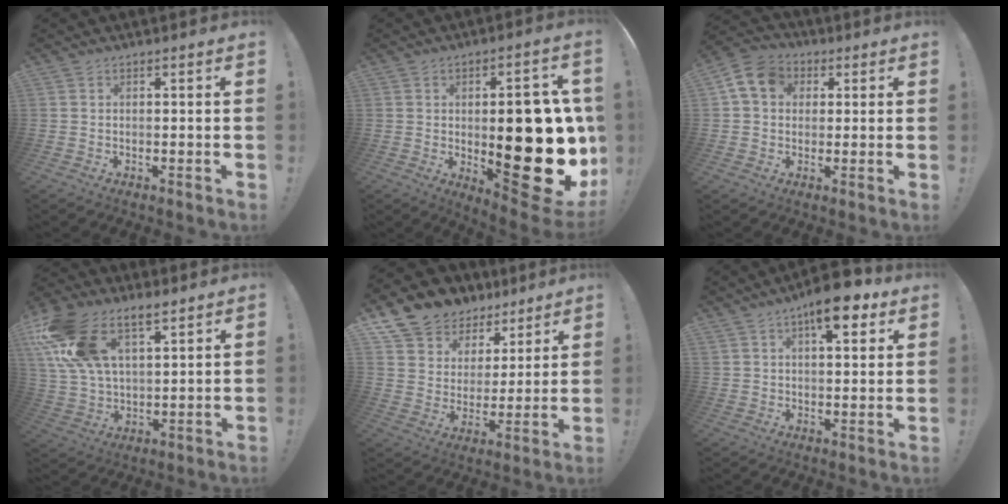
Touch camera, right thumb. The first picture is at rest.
{"total": 23.7, "force": [-1.6, 9.4, 21.7], "torque": [-0.290, -0.012, -0.011]}
{"total": 10.3, "force": [3.0, 8.2, 5.4], "torque": [-0.089, 0.003, 0.060]}
{"total": 17.5, "force": [10.2, 9.6, 10.4], "torque": [-0.215, -0.043, 0.193]}
{"total": 10.6, "force": [7.7, 7.0, 1.8], "torque": [-0.041, -0.063, 0.150]}
{"total": 13.3, "force": [7.6, 6.8, 8.6], "torque": [-0.106, -0.044, 0.130]}